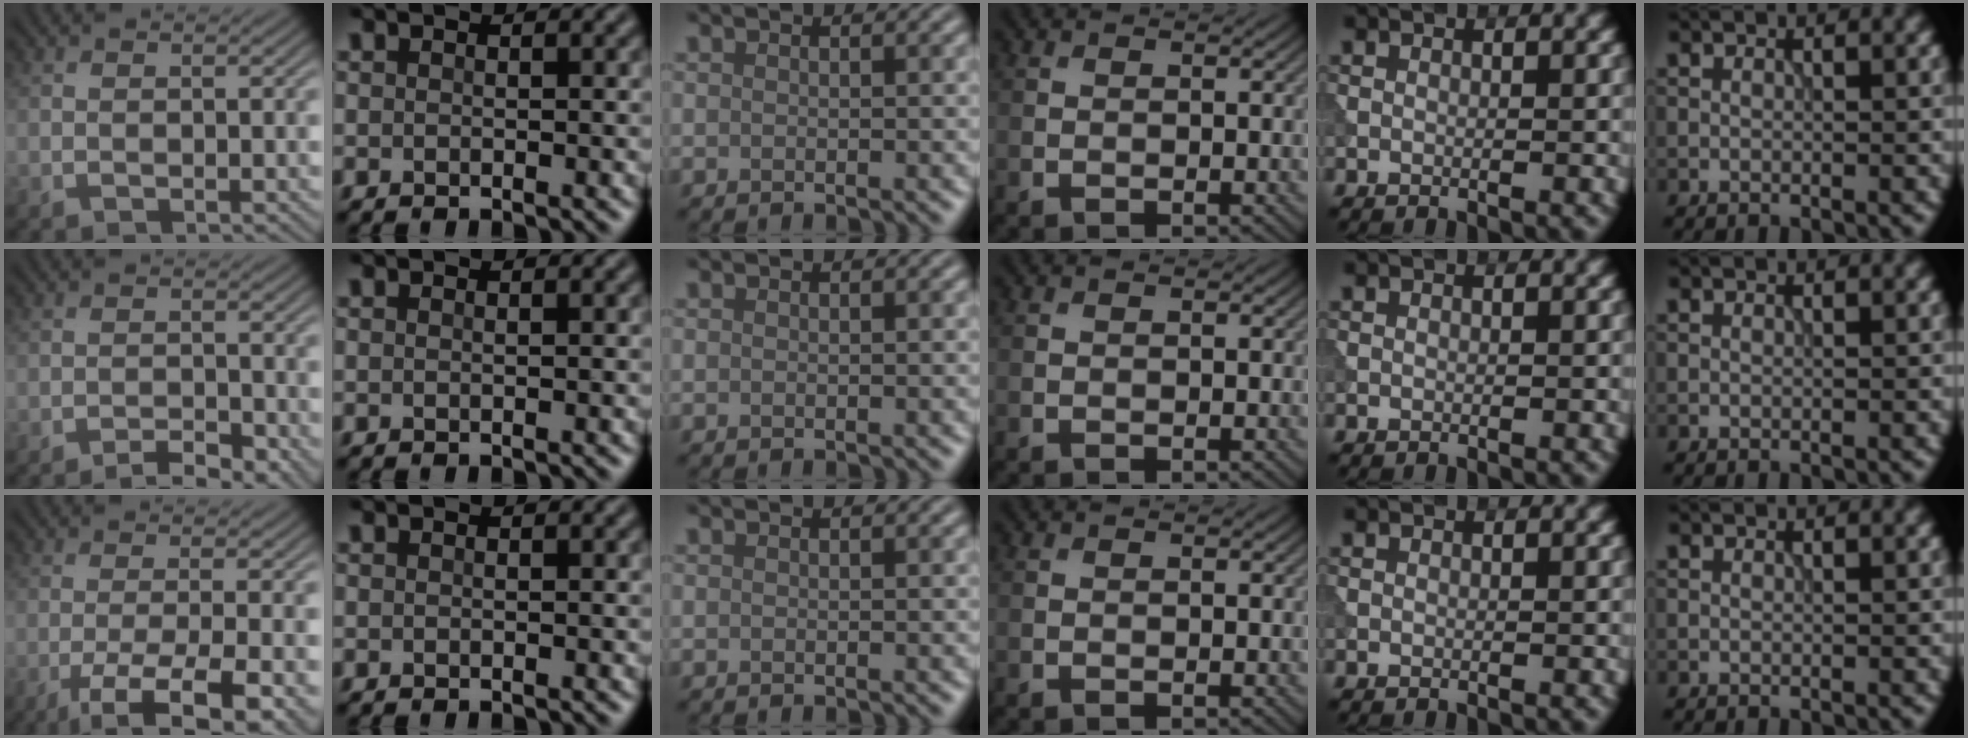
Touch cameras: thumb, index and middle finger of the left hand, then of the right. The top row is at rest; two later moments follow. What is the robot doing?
{"motion": "extract", "object": "tissue"}